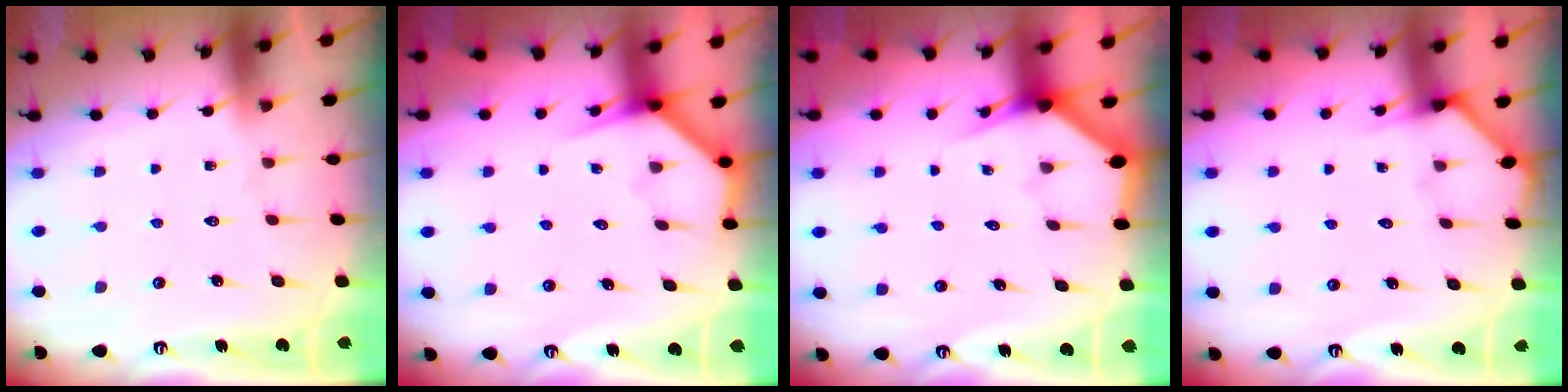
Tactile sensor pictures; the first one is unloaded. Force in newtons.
{"total": 3.9, "press": 3.9, "slide": 0.2}
{"total": 3.1, "press": 3.1, "slide": 0.1}
{"total": 2.6, "press": 2.6, "slide": 0.2}